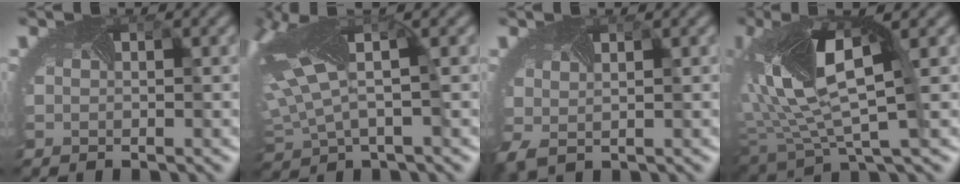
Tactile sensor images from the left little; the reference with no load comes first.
{"total": 8.8, "force": [2.6, 3.7, 7.5], "torque": [-0.209, 0.000, 0.048]}
{"total": 1.3, "force": [0.3, 0.5, 1.2], "torque": [-0.037, -0.004, 0.009]}
{"total": 10.8, "force": [2.1, 4.1, 9.7], "torque": [-0.208, -0.003, 0.034]}